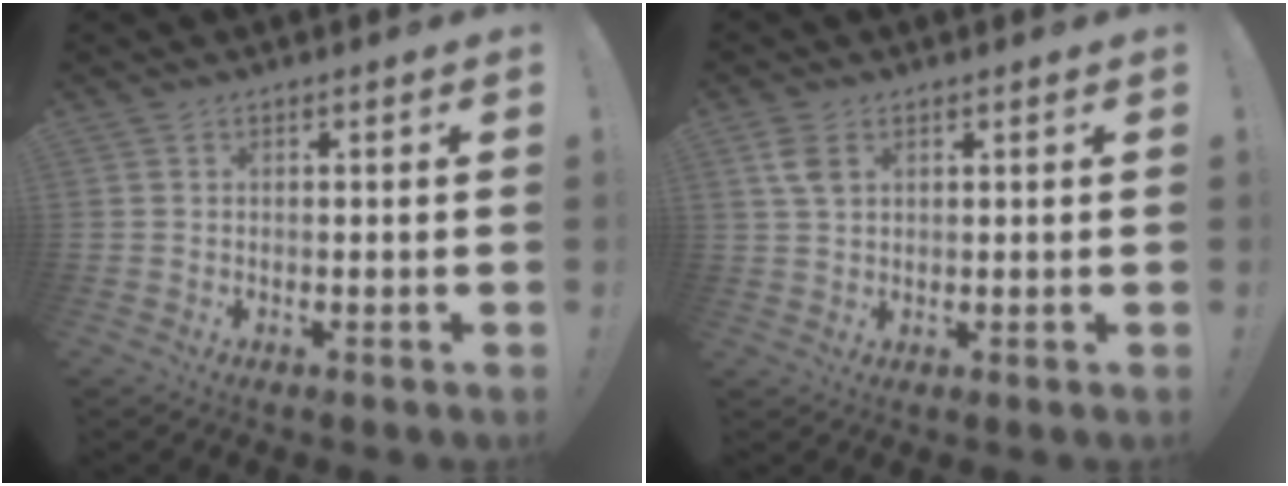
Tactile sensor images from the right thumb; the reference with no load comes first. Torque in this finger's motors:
{"motor_torque": [0.25, -0.22, 0.25, 0.36, 0.02]}